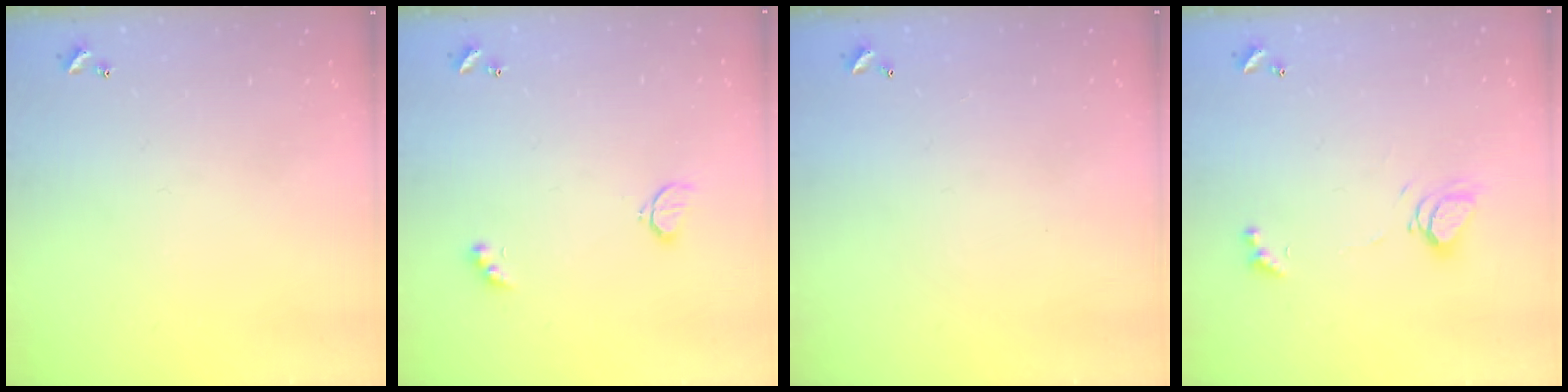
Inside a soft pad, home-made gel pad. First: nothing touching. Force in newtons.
{"total": 2.6, "press": 2.6, "slide": 0.5}
{"total": 2.8, "press": 2.8, "slide": 0.1}
{"total": 5.5, "press": 5.4, "slide": 0.8}